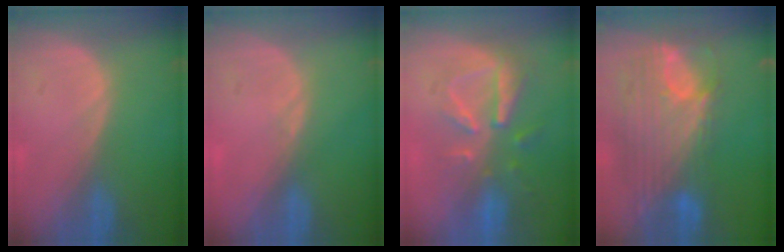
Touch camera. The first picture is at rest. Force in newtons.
{"total": 0.5, "press": 0.5, "slide": 0.2}
{"total": 8.1, "press": 7.5, "slide": 3.0}
{"total": 12.2, "press": 10.3, "slide": 6.5}